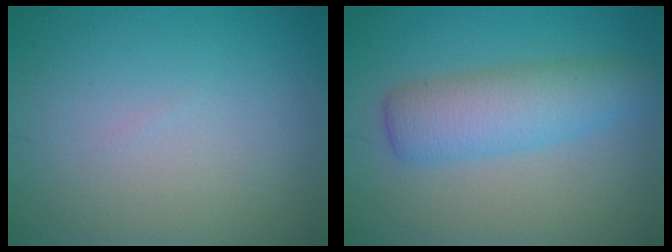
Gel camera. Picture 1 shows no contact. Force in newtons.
{"total": 4.9, "press": 4.9, "slide": 0.1}